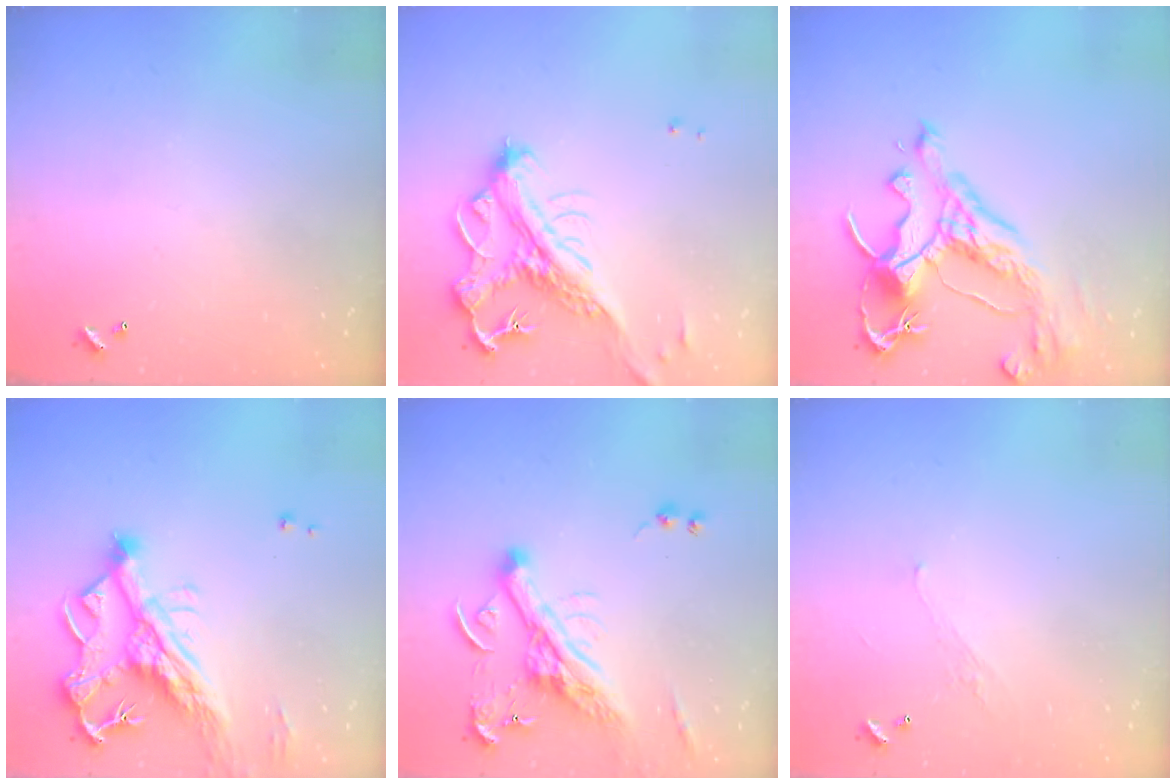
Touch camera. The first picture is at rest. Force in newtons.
{"total": 5.5, "press": 5.2, "slide": 1.6}
{"total": 7.5, "press": 7.3, "slide": 1.8}
{"total": 13.8, "press": 13.6, "slide": 2.1}
{"total": 7.9, "press": 7.7, "slide": 1.8}
{"total": 0.5, "press": 0.1, "slide": 0.5}